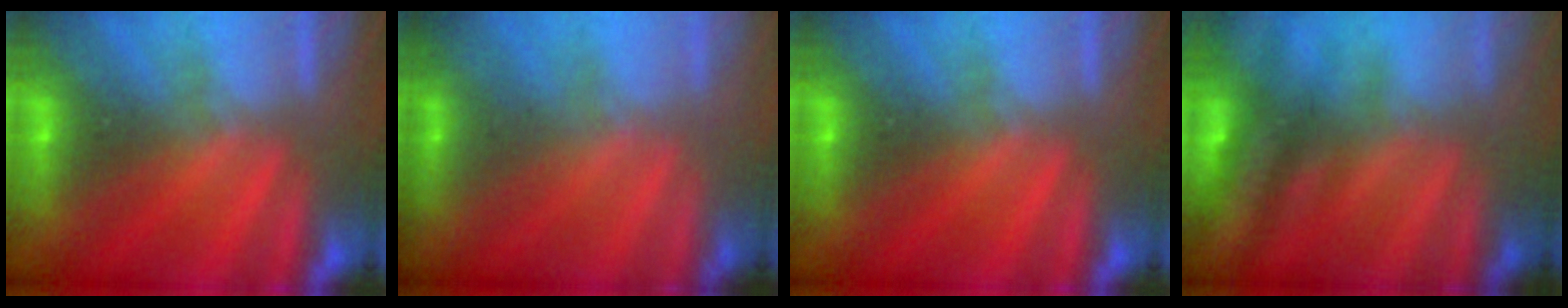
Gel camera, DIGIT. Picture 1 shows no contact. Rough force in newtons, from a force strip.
{"total": 1.8}
{"total": 0.0}
{"total": 2.4}